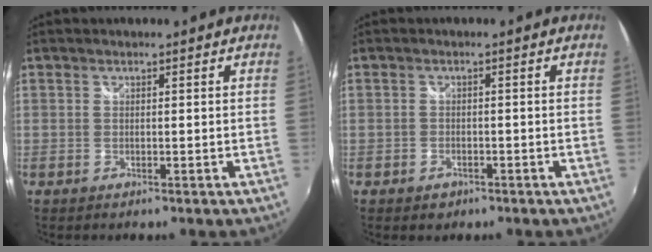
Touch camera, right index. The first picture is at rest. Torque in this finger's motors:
{"motor_torque": [0.22, -0.20, -0.01, 0.00]}